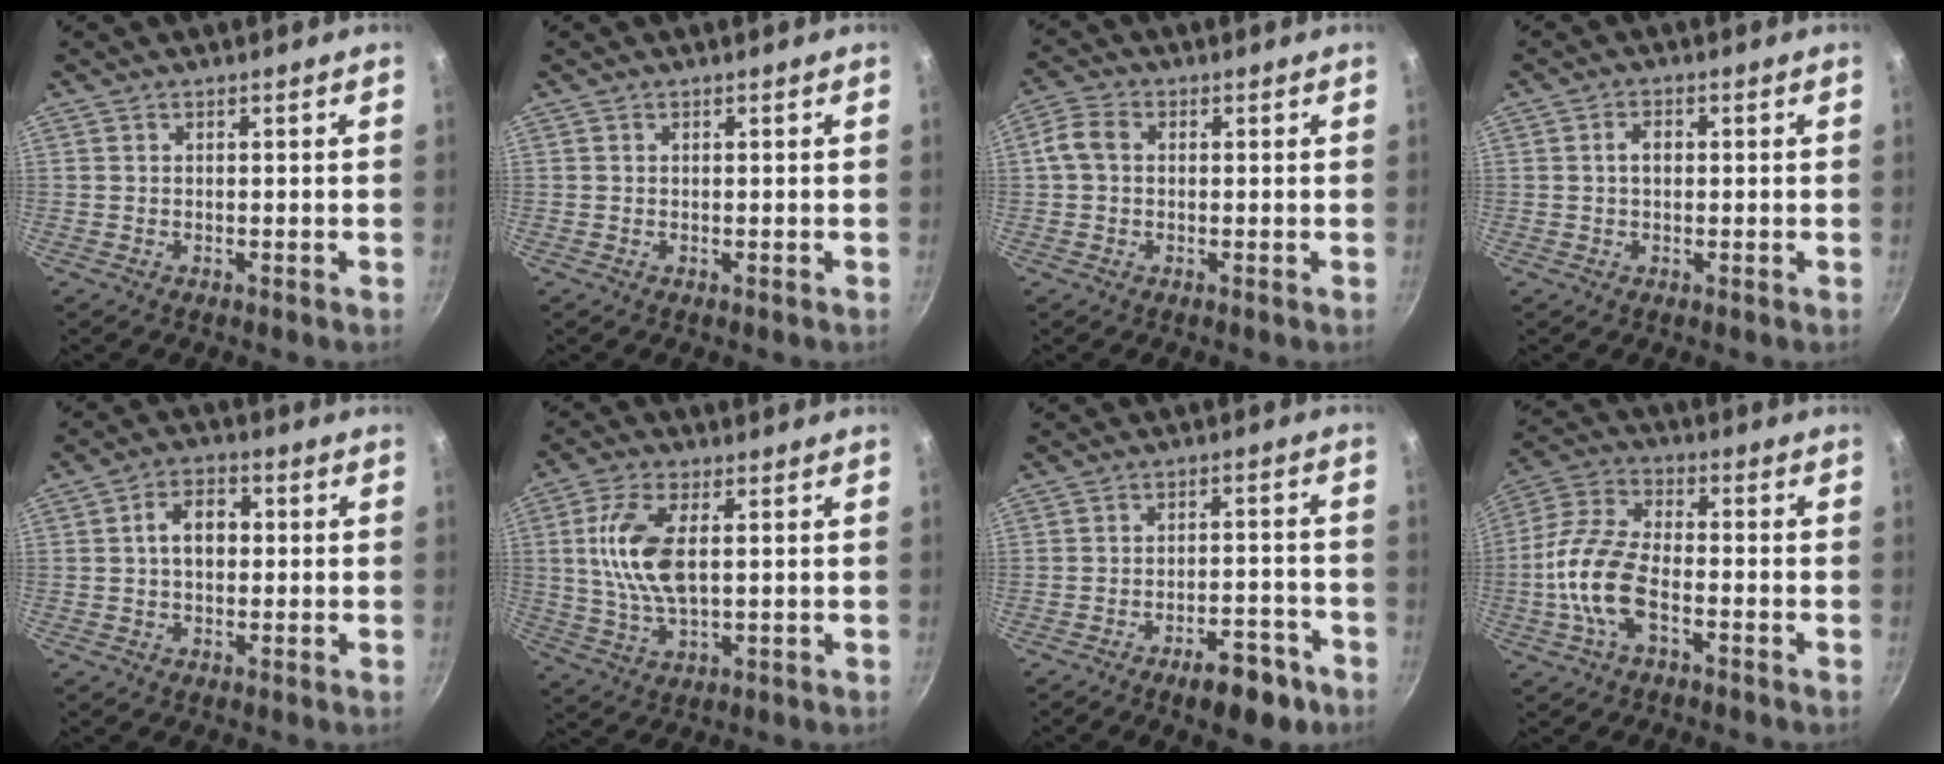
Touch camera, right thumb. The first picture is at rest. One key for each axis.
{"total": 0.0}
{"total": 4.5, "fx": 0.5, "fy": 3.4, "fz": 3.0, "tx": -0.063, "ty": 0.015, "tz": 0.005}
{"total": 2.6, "fx": 0.2, "fy": 1.7, "fz": 1.9, "tx": -0.031, "ty": 0.008, "tz": 0.000}
{"total": 6.7, "fx": 0.6, "fy": 4.5, "fz": 5.0, "tx": -0.069, "ty": 0.017, "tz": 0.002}
{"total": 11.5, "fx": 1.7, "fy": 5.3, "fz": 10.1, "tx": -0.213, "ty": -0.002, "tz": 0.035}
{"total": 8.8, "fx": -5.6, "fy": 3.3, "fz": 5.9, "tx": -0.071, "ty": 0.035, "tz": -0.081}
{"total": 12.3, "fx": -3.4, "fy": 6.3, "fz": 10.0, "tx": -0.216, "ty": 0.034, "tz": -0.069}